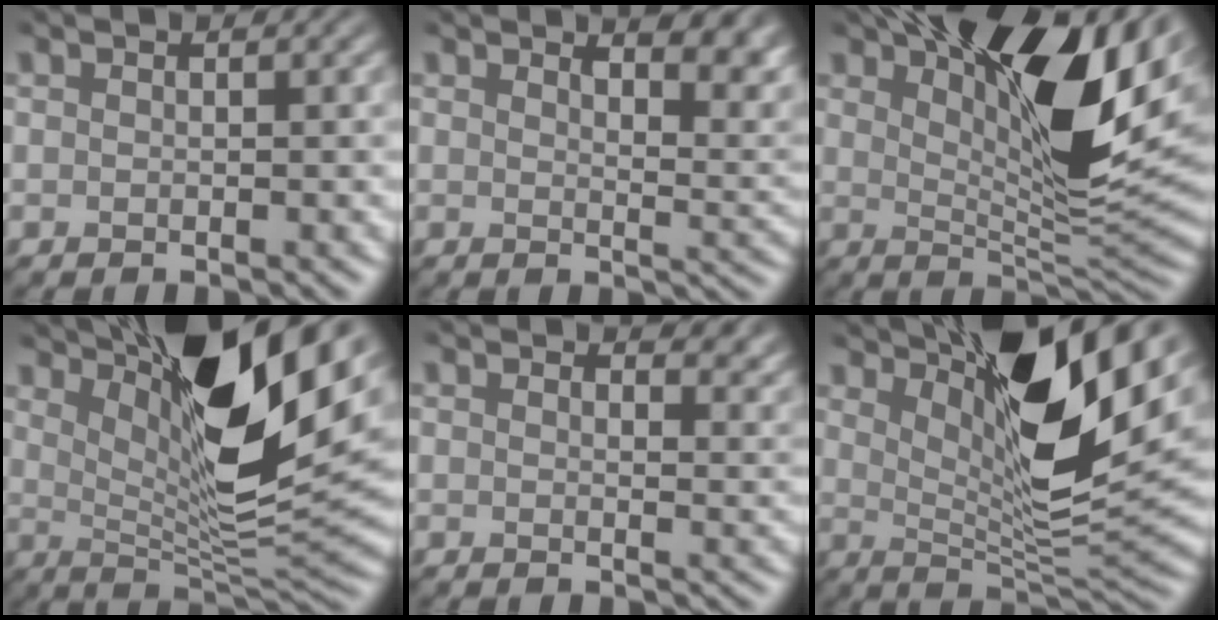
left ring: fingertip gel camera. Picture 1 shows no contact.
{"total": 6.2, "force": [4.0, 2.2, 4.1], "torque": [-0.038, 0.007, 0.054]}
{"total": 15.1, "force": [6.7, 5.3, 12.5], "torque": [-0.184, 0.014, 0.110]}
{"total": 11.9, "force": [6.4, 2.8, 9.7], "torque": [-0.151, -0.008, 0.117]}
{"total": 2.9, "force": [2.4, 1.1, 1.4], "torque": [-0.020, -0.006, 0.029]}
{"total": 10.7, "force": [5.7, 2.6, 8.7], "torque": [-0.137, -0.011, 0.105]}